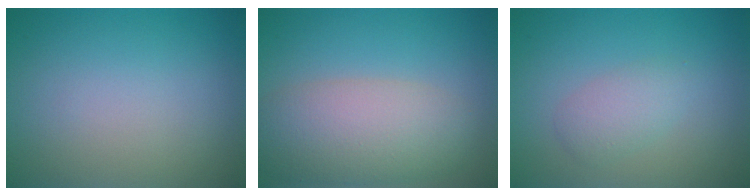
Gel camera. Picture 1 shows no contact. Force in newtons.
{"total": 6.8, "press": 6.8, "slide": 0.2}
{"total": 2.0, "press": 2.0, "slide": 0.0}